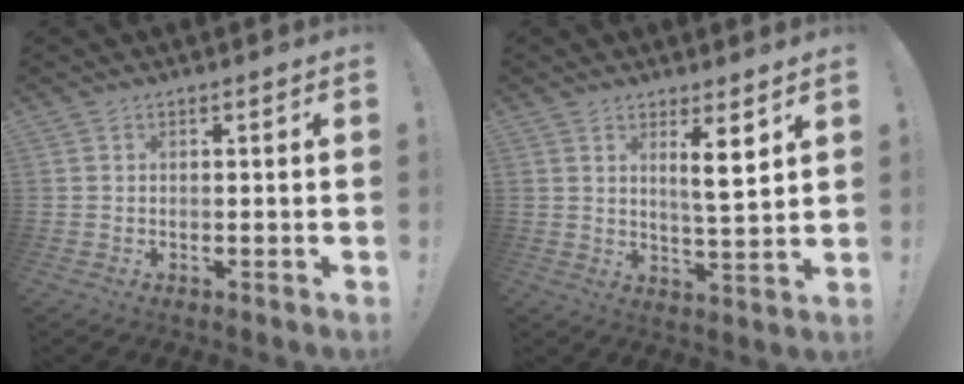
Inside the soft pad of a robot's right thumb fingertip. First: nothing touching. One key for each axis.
{"total": 7.2, "fx": 3.7, "fy": 0.7, "fz": 6.2, "tx": -0.091, "ty": -0.025, "tz": 0.052}